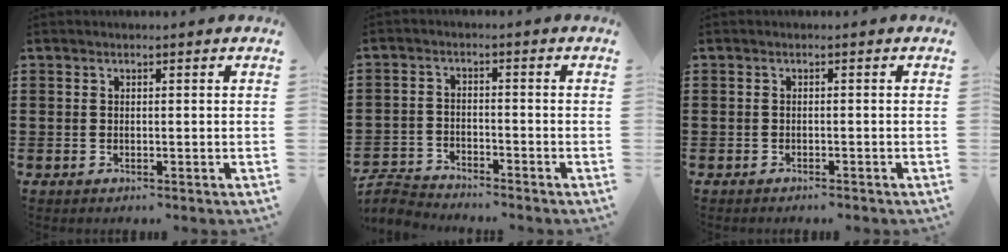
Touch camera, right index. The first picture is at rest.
{"total": 3.4, "force": [-3.4, 0.2, 0.0], "torque": [-0.015, -0.002, -0.075]}
{"total": 0.7, "force": [-0.7, -0.1, 0.1], "torque": [-0.004, -0.003, -0.013]}